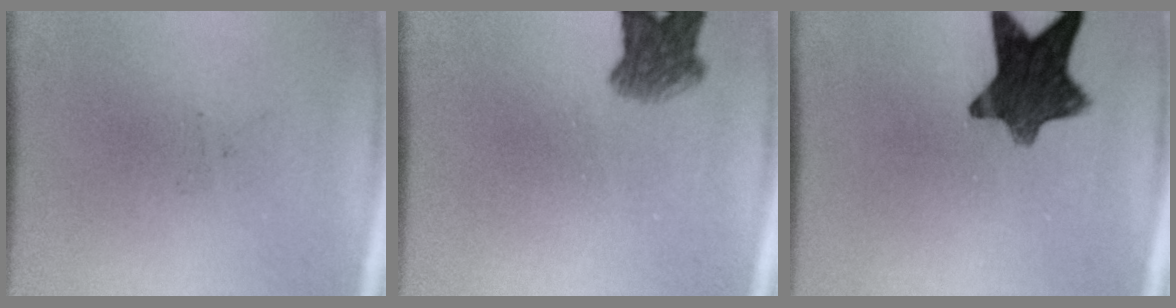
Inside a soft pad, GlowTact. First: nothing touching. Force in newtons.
{"total": 4.8}
{"total": 10.7}